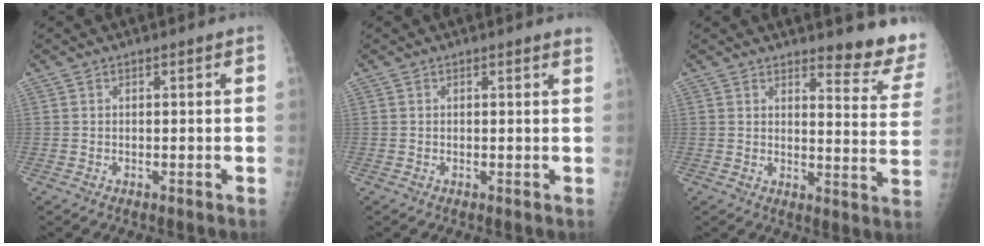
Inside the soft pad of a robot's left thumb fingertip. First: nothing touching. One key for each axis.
{"total": 1.3, "fx": 1.2, "fy": 0.0, "fz": 0.5, "tx": -0.010, "ty": -0.006, "tz": 0.007}
{"total": 11.2, "fx": 10.5, "fy": 1.7, "fz": 3.4, "tx": -0.010, "ty": -0.113, "tz": 0.104}